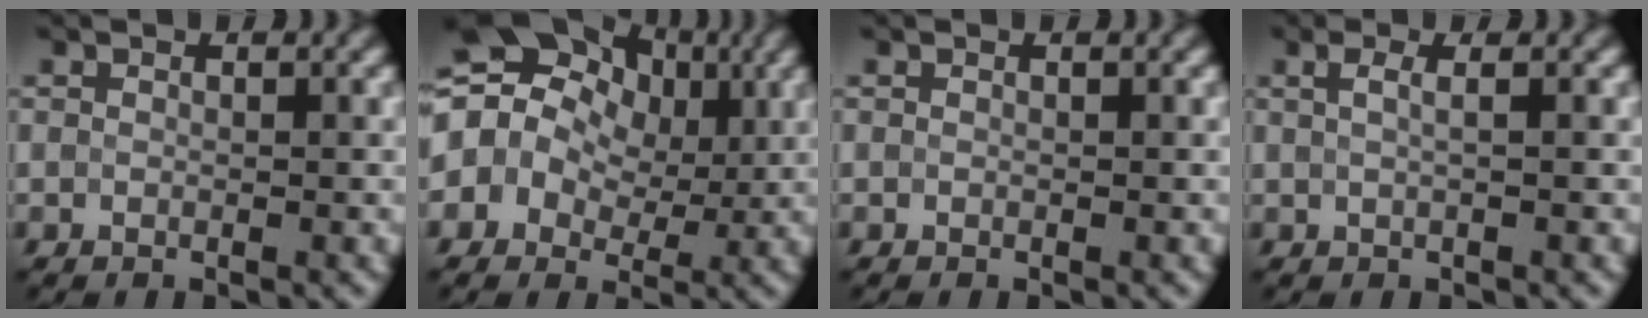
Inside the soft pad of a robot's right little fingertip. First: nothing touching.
{"total": 12.9, "force": [3.9, 10.5, 6.5], "torque": [-0.134, 0.052, 0.038]}
{"total": 0.0}
{"total": 2.4, "force": [0.9, 1.2, 1.9], "torque": [-0.022, 0.007, -0.001]}